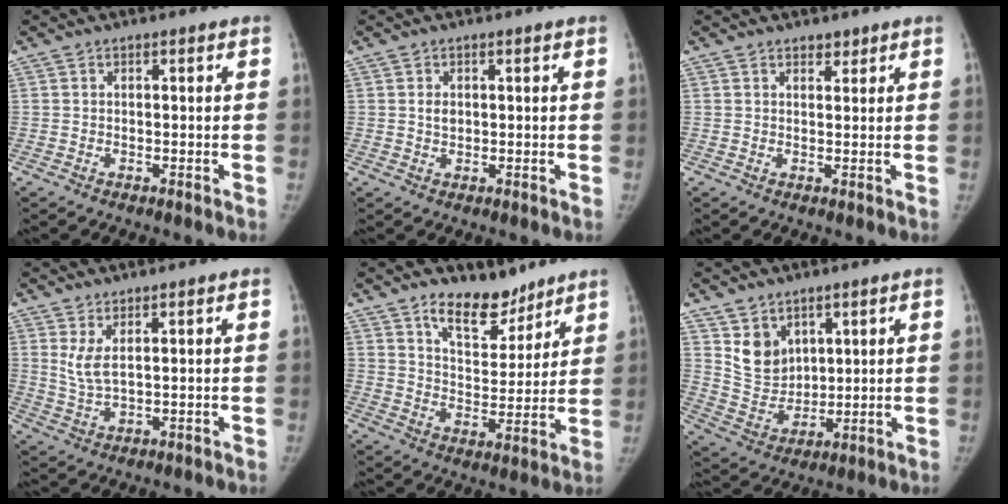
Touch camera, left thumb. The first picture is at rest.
{"total": 1.7, "force": [0.4, 1.2, 1.1], "torque": [-0.009, 0.001, 0.008]}
{"total": 1.6, "force": [1.3, 0.8, 0.3], "torque": [0.010, -0.008, 0.017]}
{"total": 4.2, "force": [1.8, 1.2, 3.5], "torque": [-0.073, -0.015, 0.046]}
{"total": 10.2, "force": [7.9, 4.9, 4.1], "torque": [-0.033, -0.062, 0.140]}
{"total": 8.4, "force": [4.6, 6.2, 3.3], "torque": [-0.028, -0.036, 0.102]}